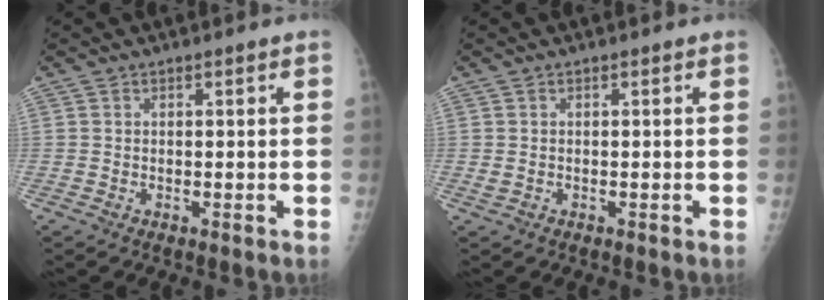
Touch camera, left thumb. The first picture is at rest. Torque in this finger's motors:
{"motor_torque": [-0.02, -0.16, -0.17, -0.04, 0.02]}